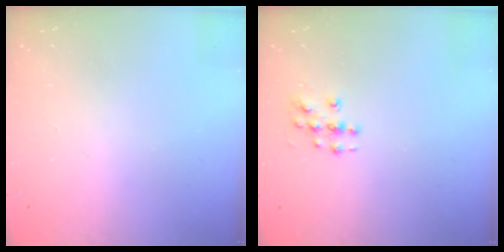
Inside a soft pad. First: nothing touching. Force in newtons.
{"total": 3.6, "press": 3.6, "slide": 0.3}